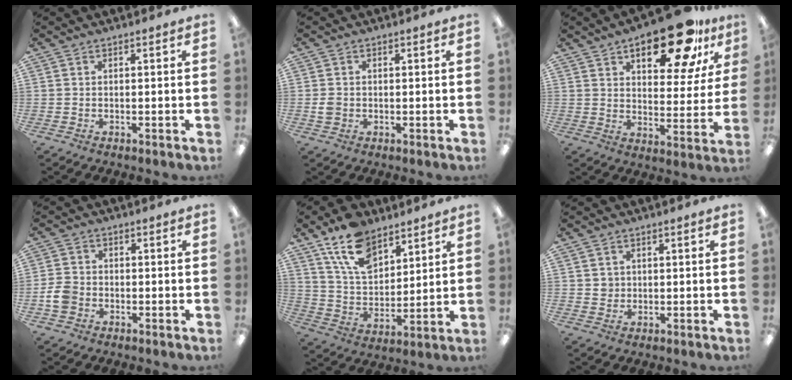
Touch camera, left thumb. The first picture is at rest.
{"total": 2.2, "force": [-0.1, 2.0, 1.1], "torque": [-0.011, 0.002, -0.004]}
{"total": 19.6, "force": [12.2, 8.3, 12.9], "torque": [-0.172, -0.062, 0.192]}
{"total": 4.8, "force": [-1.4, 3.9, 2.3], "torque": [-0.051, 0.008, -0.027]}
{"total": 14.7, "force": [9.8, 8.1, 7.3], "torque": [-0.140, -0.036, 0.185]}
{"total": 2.2, "force": [0.8, 2.1, 0.3], "torque": [-0.001, 0.001, 0.012]}